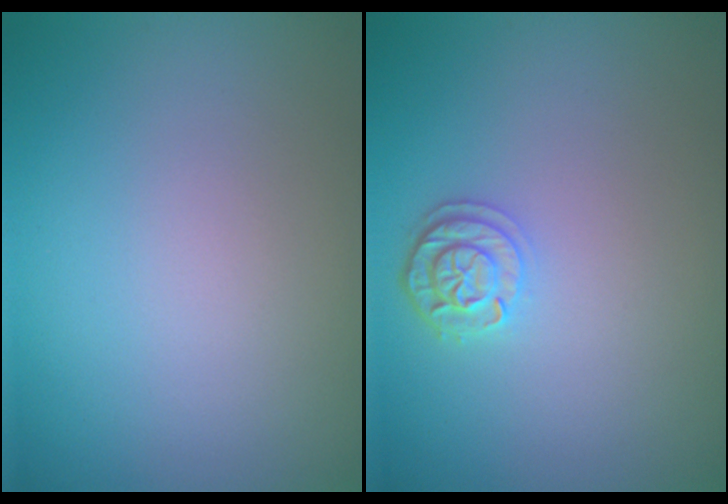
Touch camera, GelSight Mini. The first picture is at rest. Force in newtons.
{"total": 2.1, "press": 1.9, "slide": 0.9}